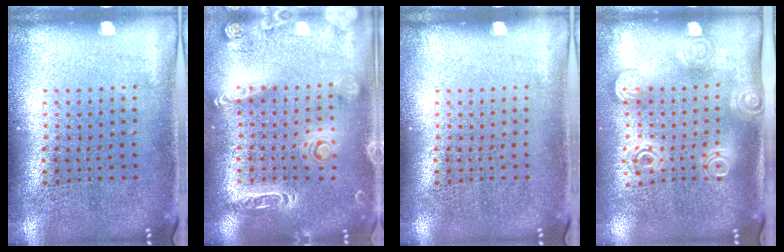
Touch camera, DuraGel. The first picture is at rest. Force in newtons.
{"total": 2.0, "press": 1.9, "slide": 0.6}
{"total": 0.0}
{"total": 1.7, "press": 1.3, "slide": 1.1}